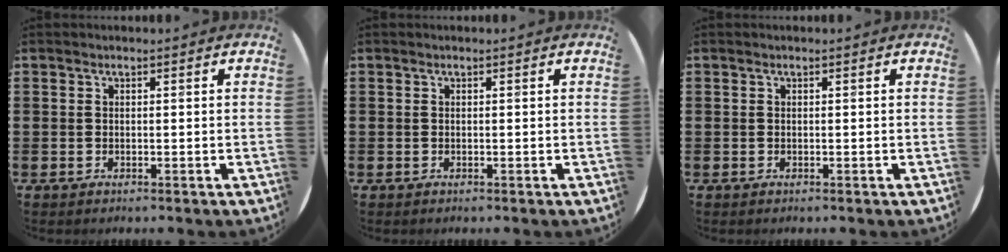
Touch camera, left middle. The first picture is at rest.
{"total": 0.0}
{"total": 0.0}